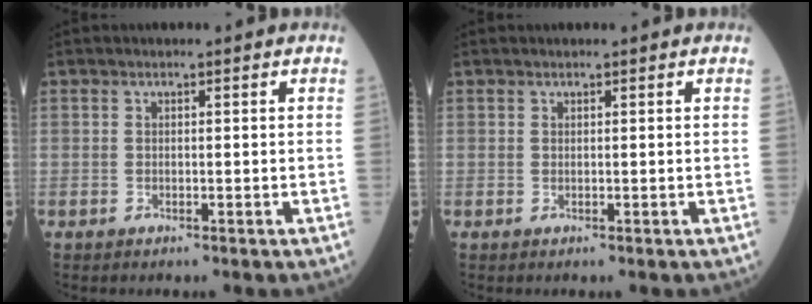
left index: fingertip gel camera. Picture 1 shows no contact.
{"total": 0.0}